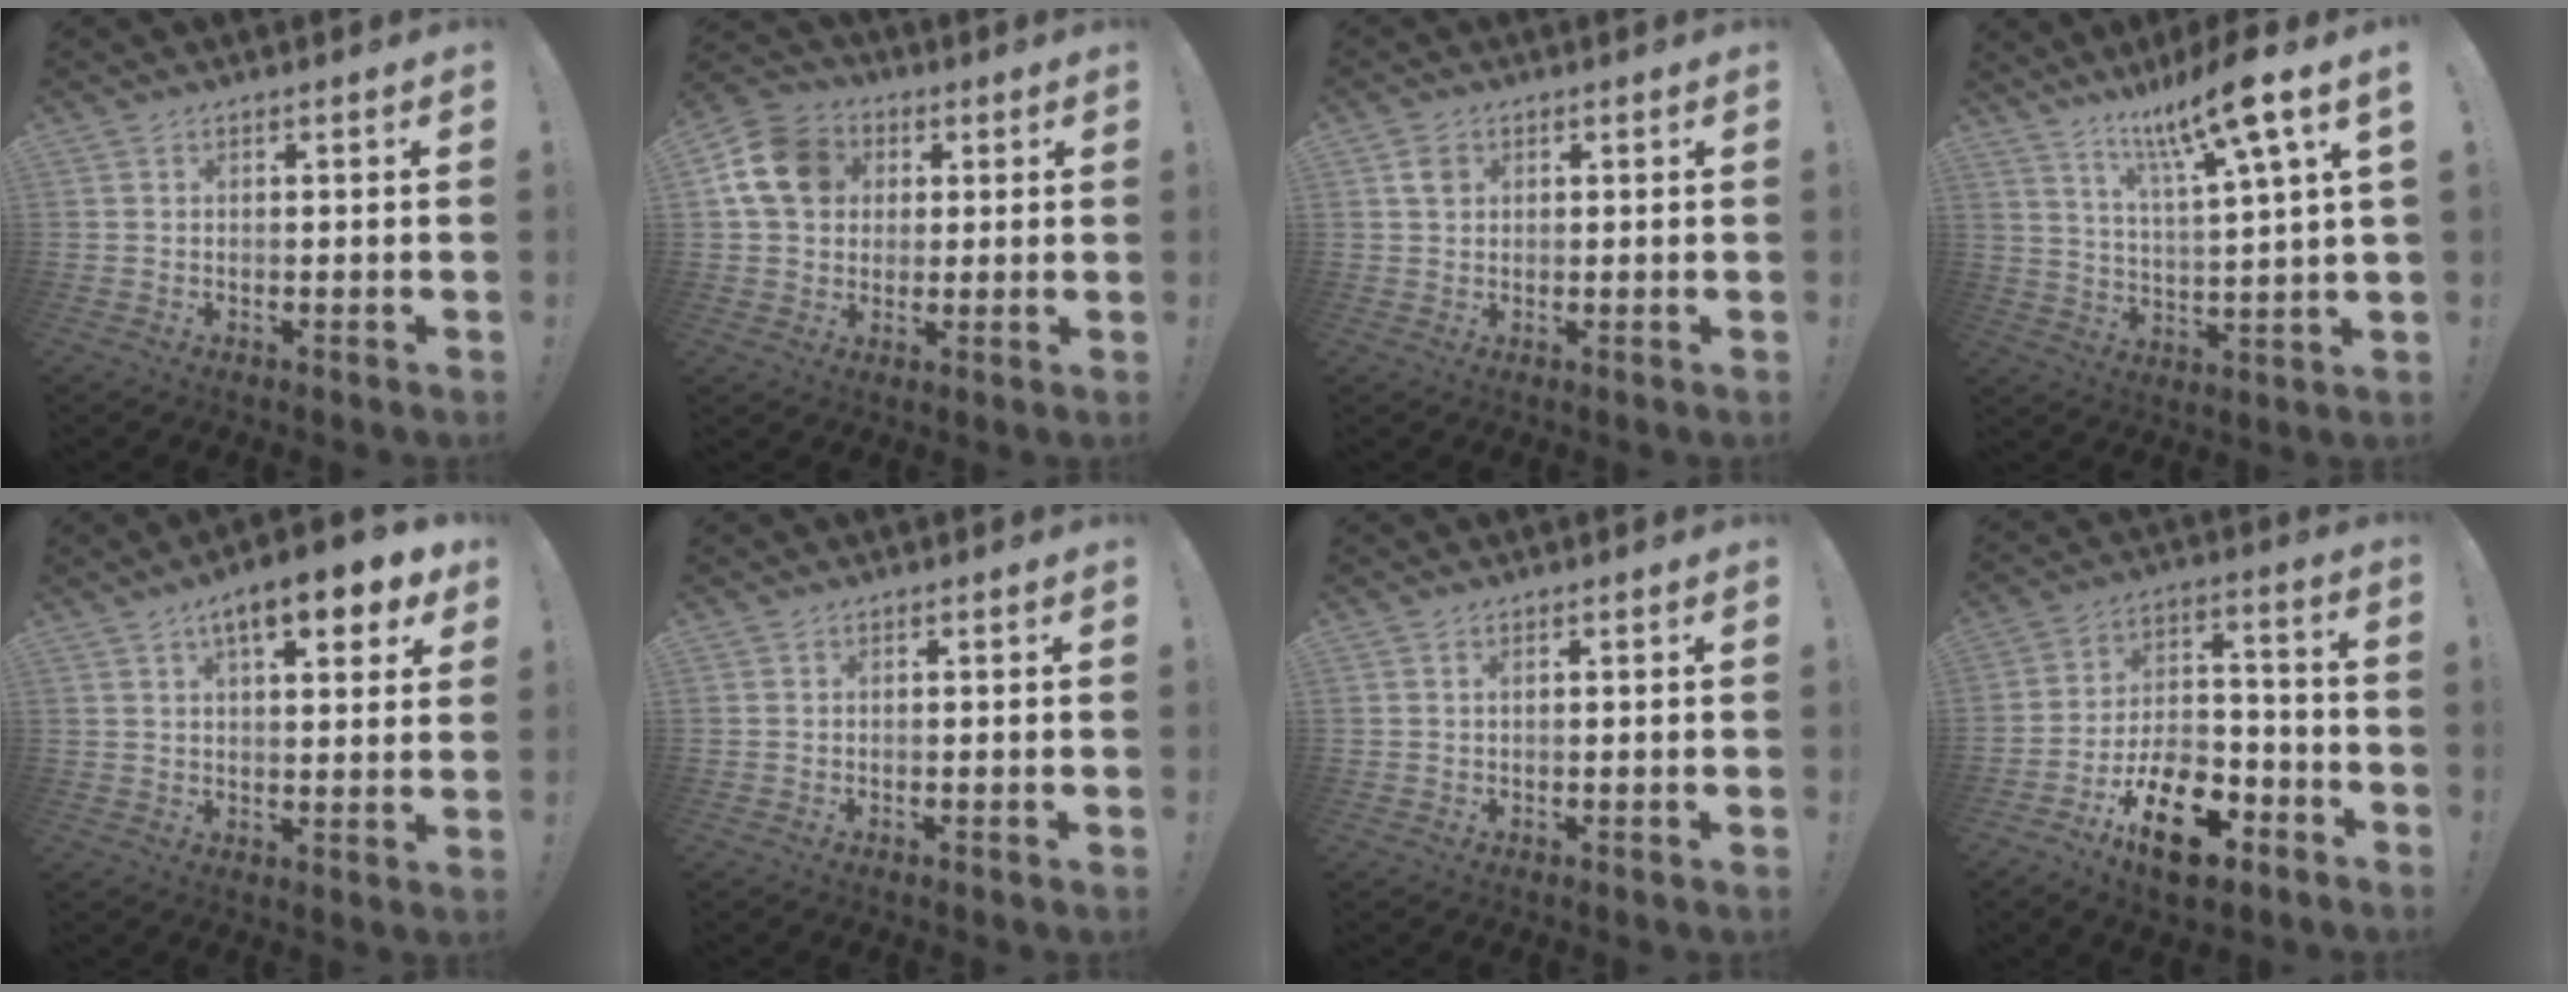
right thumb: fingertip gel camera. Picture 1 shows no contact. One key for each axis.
{"total": 14.2, "fx": 3.6, "fy": 11.7, "fz": 7.2, "tx": -0.115, "ty": 0.005, "tz": 0.076}
{"total": 3.0, "fx": 1.2, "fy": 2.4, "fz": 1.4, "tx": -0.008, "ty": -0.004, "tz": 0.019}
{"total": 14.4, "fx": 8.8, "fy": 0.6, "fz": 11.3, "tx": -0.189, "ty": -0.053, "tz": 0.130}
{"total": 11.2, "fx": 6.1, "fy": 3.1, "fz": 8.9, "tx": -0.125, "ty": -0.026, "tz": 0.096}
{"total": 0.0}
{"total": 0.8, "fx": 0.4, "fy": 0.2, "fz": 0.7, "tx": -0.014, "ty": 0.002, "tz": 0.007}
{"total": 19.2, "fx": -10.8, "fy": 10.3, "fz": 12.1, "tx": -0.182, "ty": 0.088, "tz": -0.173}